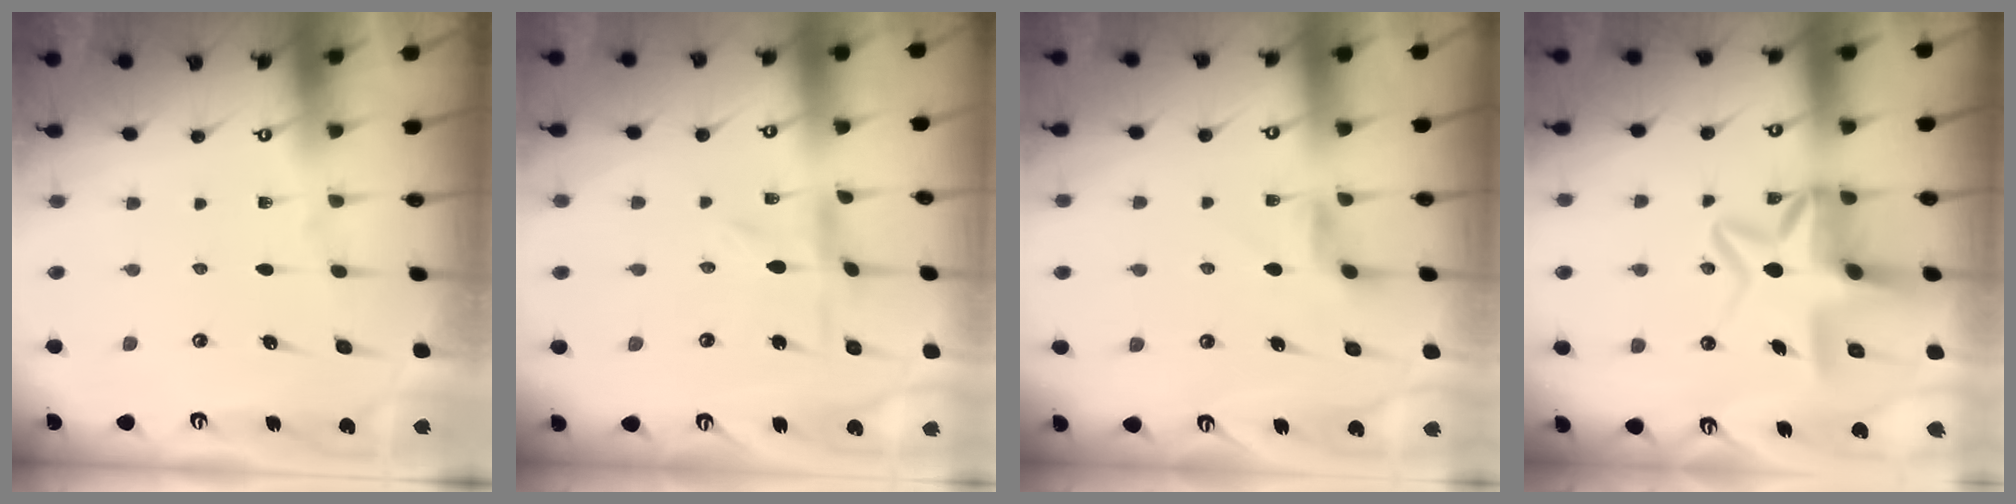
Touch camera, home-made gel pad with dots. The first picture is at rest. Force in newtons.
{"total": 0.0}
{"total": 3.7, "press": 3.7, "slide": 0.6}
{"total": 10.3, "press": 9.8, "slide": 3.2}